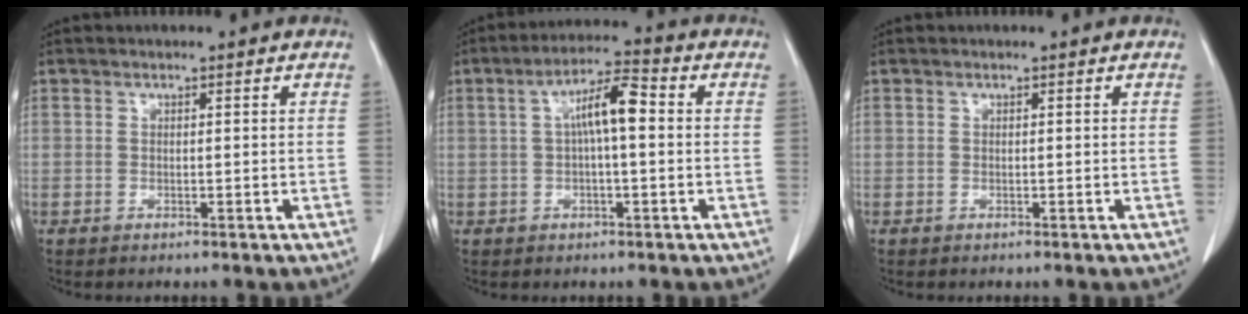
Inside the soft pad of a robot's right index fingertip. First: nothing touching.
{"total": 6.9, "force": [0.8, 1.4, 6.7], "torque": [-0.122, 0.023, 0.010]}
{"total": 0.0}